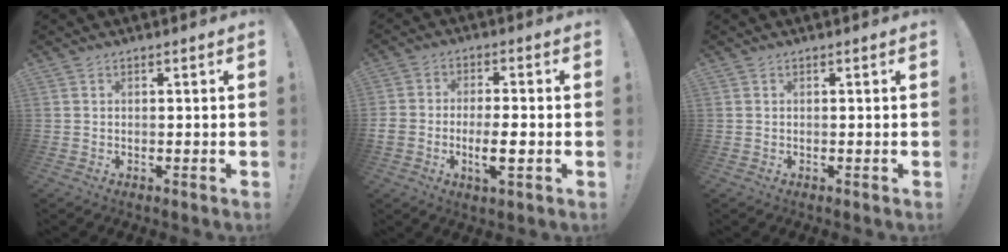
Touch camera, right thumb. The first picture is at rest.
{"total": 7.3, "force": [-2.4, 3.0, 6.3], "torque": [-0.112, 0.001, -0.045]}
{"total": 0.0}